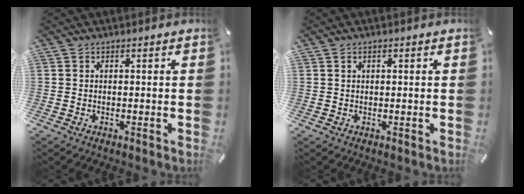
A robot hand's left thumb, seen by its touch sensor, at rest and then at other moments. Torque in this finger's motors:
{"motor_torque": [-0.29, -0.61, 0.01, 0.15, -0.01]}